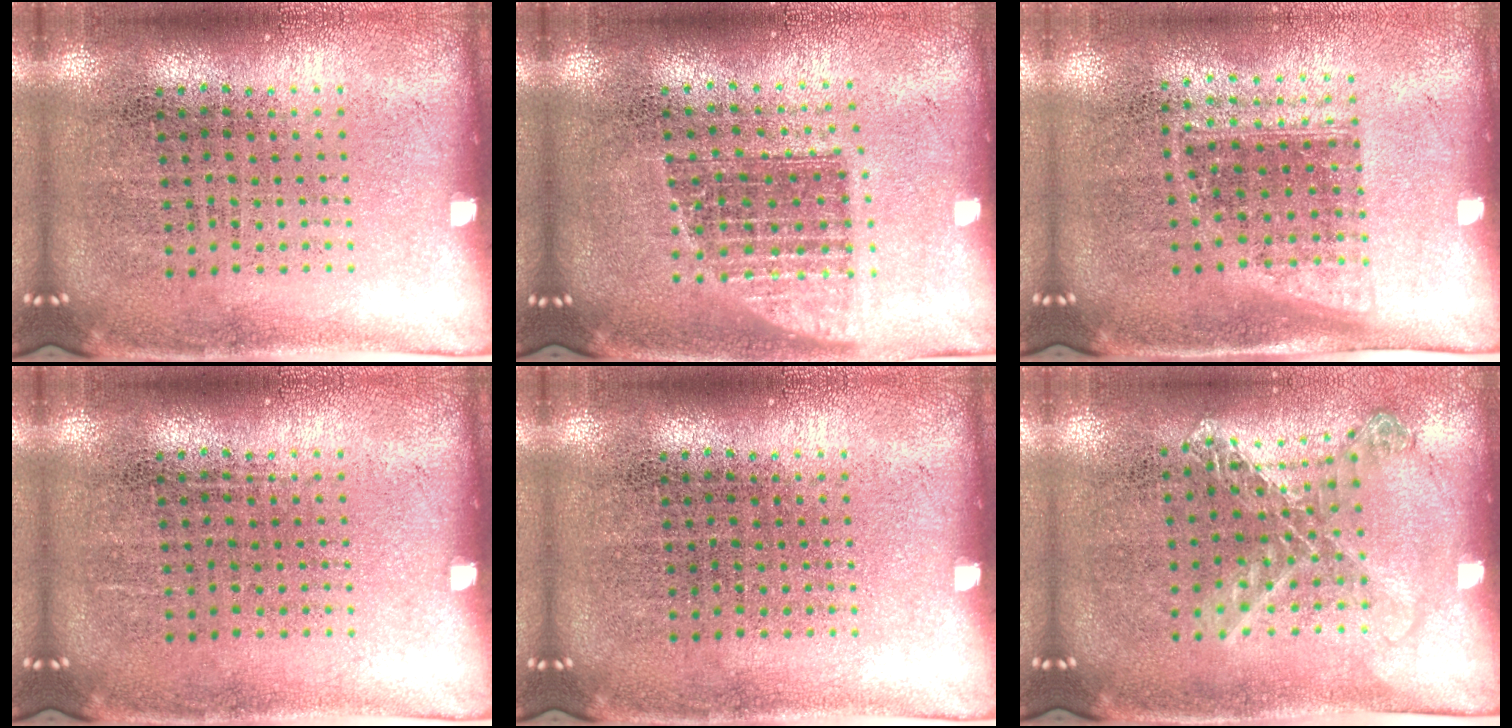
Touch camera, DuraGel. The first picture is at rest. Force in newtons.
{"total": 1.3, "press": 1.0, "slide": 0.8}
{"total": 1.0, "press": 0.8, "slide": 0.6}
{"total": 0.0}
{"total": 0.0}
{"total": 1.2, "press": 1.1, "slide": 0.2}